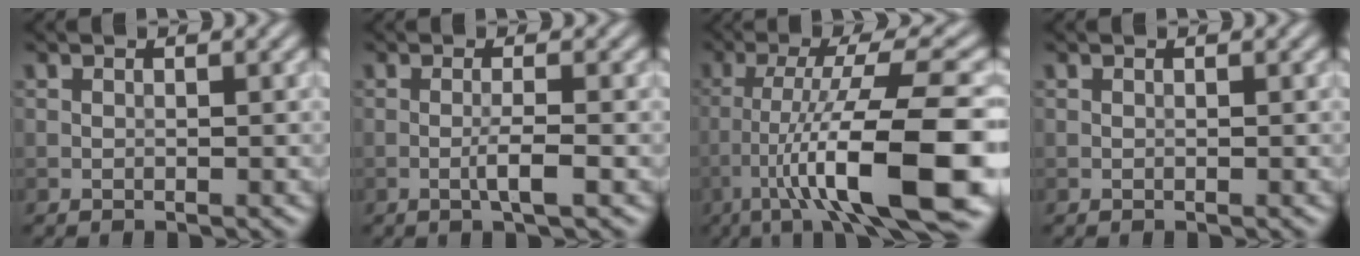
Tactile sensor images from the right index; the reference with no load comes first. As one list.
[{"total": 2.0, "force": [-0.7, 0.1, 1.9], "torque": [-0.036, 0.002, -0.015]}, {"total": 12.9, "force": [-5.1, 2.3, 11.6], "torque": [-0.179, 0.012, -0.075]}, {"total": 0.0}]